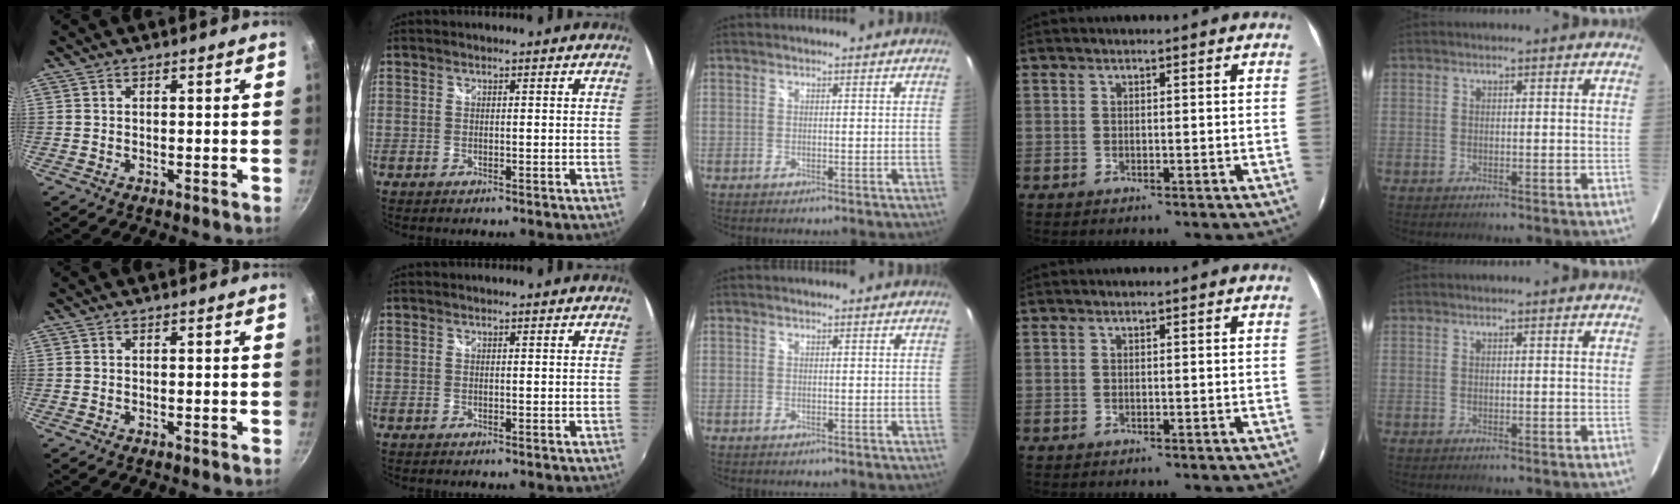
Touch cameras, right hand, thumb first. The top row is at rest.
{}